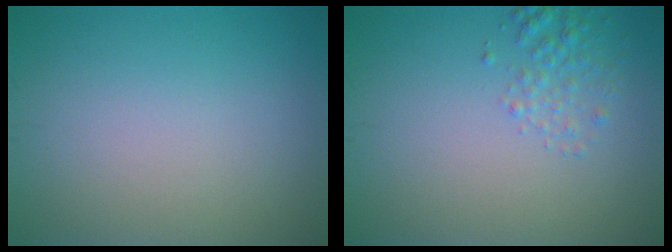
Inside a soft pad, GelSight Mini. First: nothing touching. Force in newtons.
{"total": 1.8, "press": 1.8, "slide": 0.1}